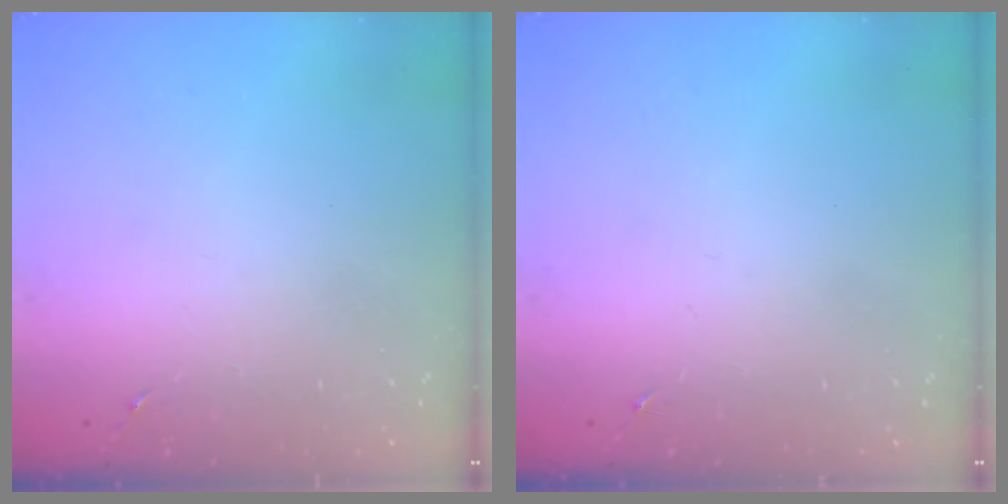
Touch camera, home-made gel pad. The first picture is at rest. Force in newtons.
{"total": 0.0}